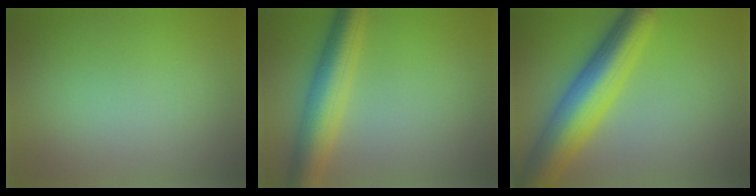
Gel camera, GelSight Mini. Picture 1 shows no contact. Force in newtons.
{"total": 6.2, "press": 6.2, "slide": 0.3}
{"total": 9.0, "press": 9.0, "slide": 0.3}